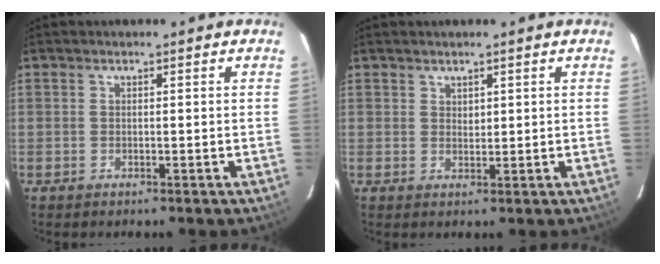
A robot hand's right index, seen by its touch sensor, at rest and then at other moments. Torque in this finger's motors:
{"motor_torque": [0.01, 0.21, -0.09, 0.00]}